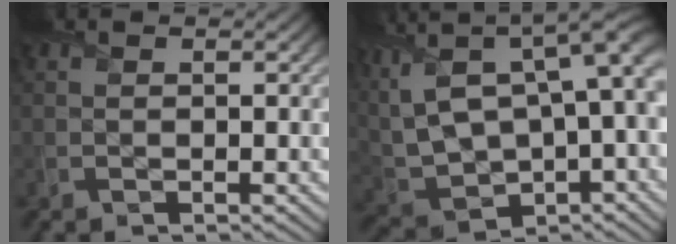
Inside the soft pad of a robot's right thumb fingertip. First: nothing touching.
{"total": 17.8, "force": [4.9, 9.7, 14.0], "torque": [-0.312, 0.013, 0.115]}